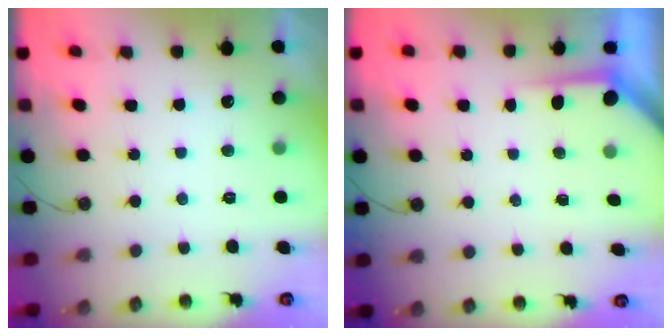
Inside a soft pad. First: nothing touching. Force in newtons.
{"total": 3.6, "press": 3.6, "slide": 0.4}